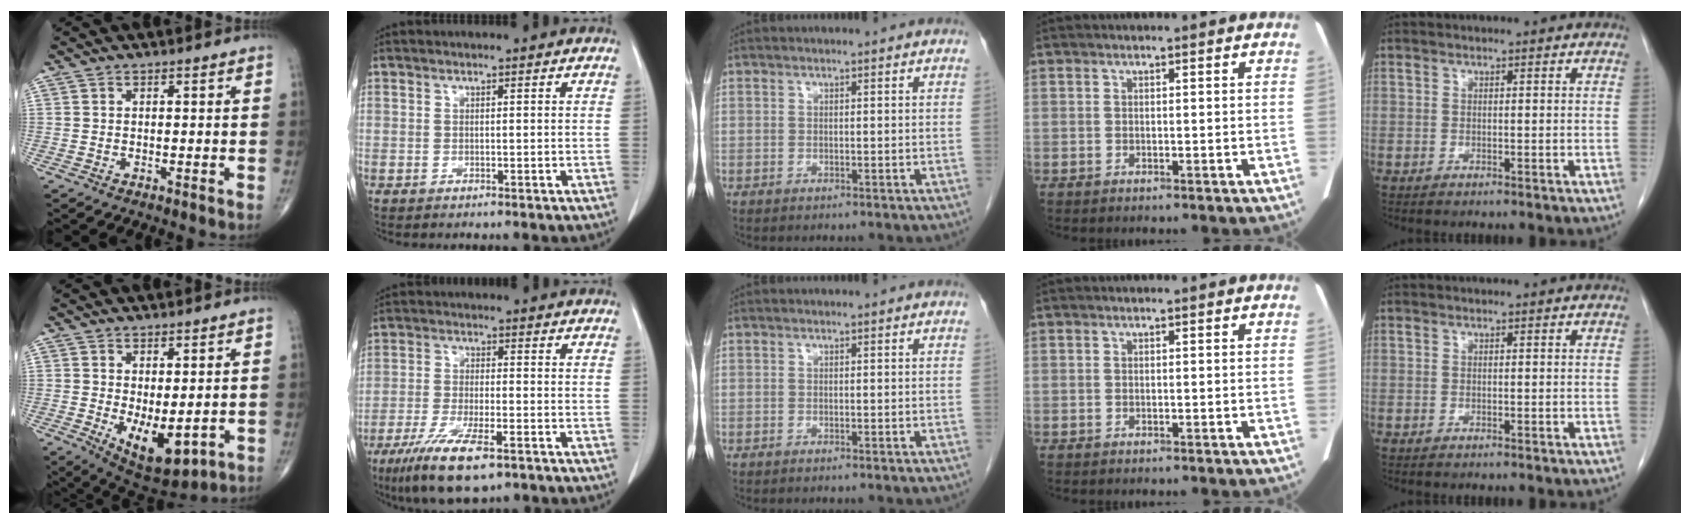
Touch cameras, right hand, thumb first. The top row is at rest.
{"thumb": {"total": 9.8, "force": [-1.6, 4.6, 8.6], "torque": [-0.120, -0.018, -0.004]}, "index": {"total": 10.6, "force": [-6.5, 2.3, 8.0], "torque": [-0.149, -0.022, -0.108]}}